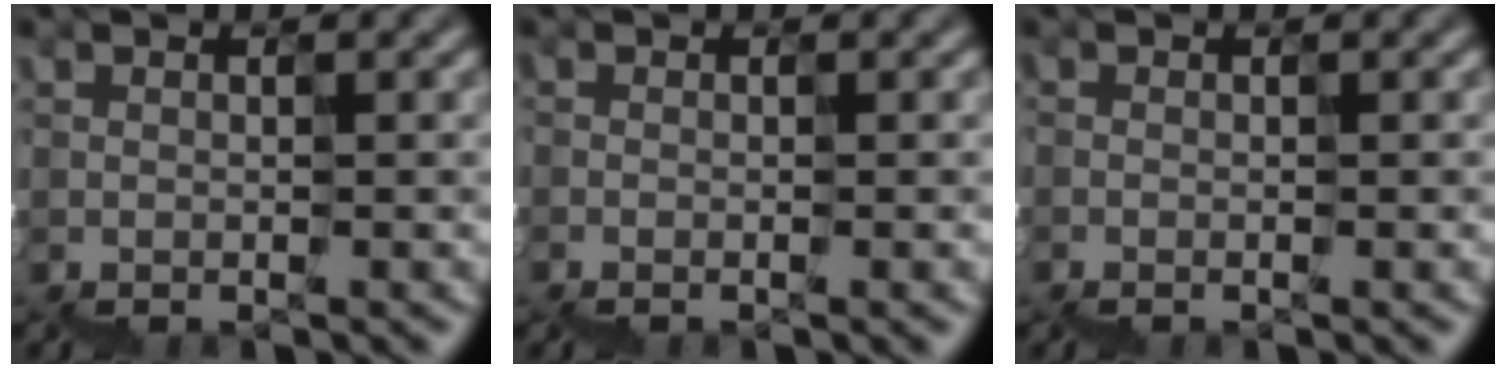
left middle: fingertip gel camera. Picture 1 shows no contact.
{"total": 0.6, "force": [-0.4, 0.2, 0.4], "torque": [-0.007, -0.001, -0.008]}
{"total": 0.0}